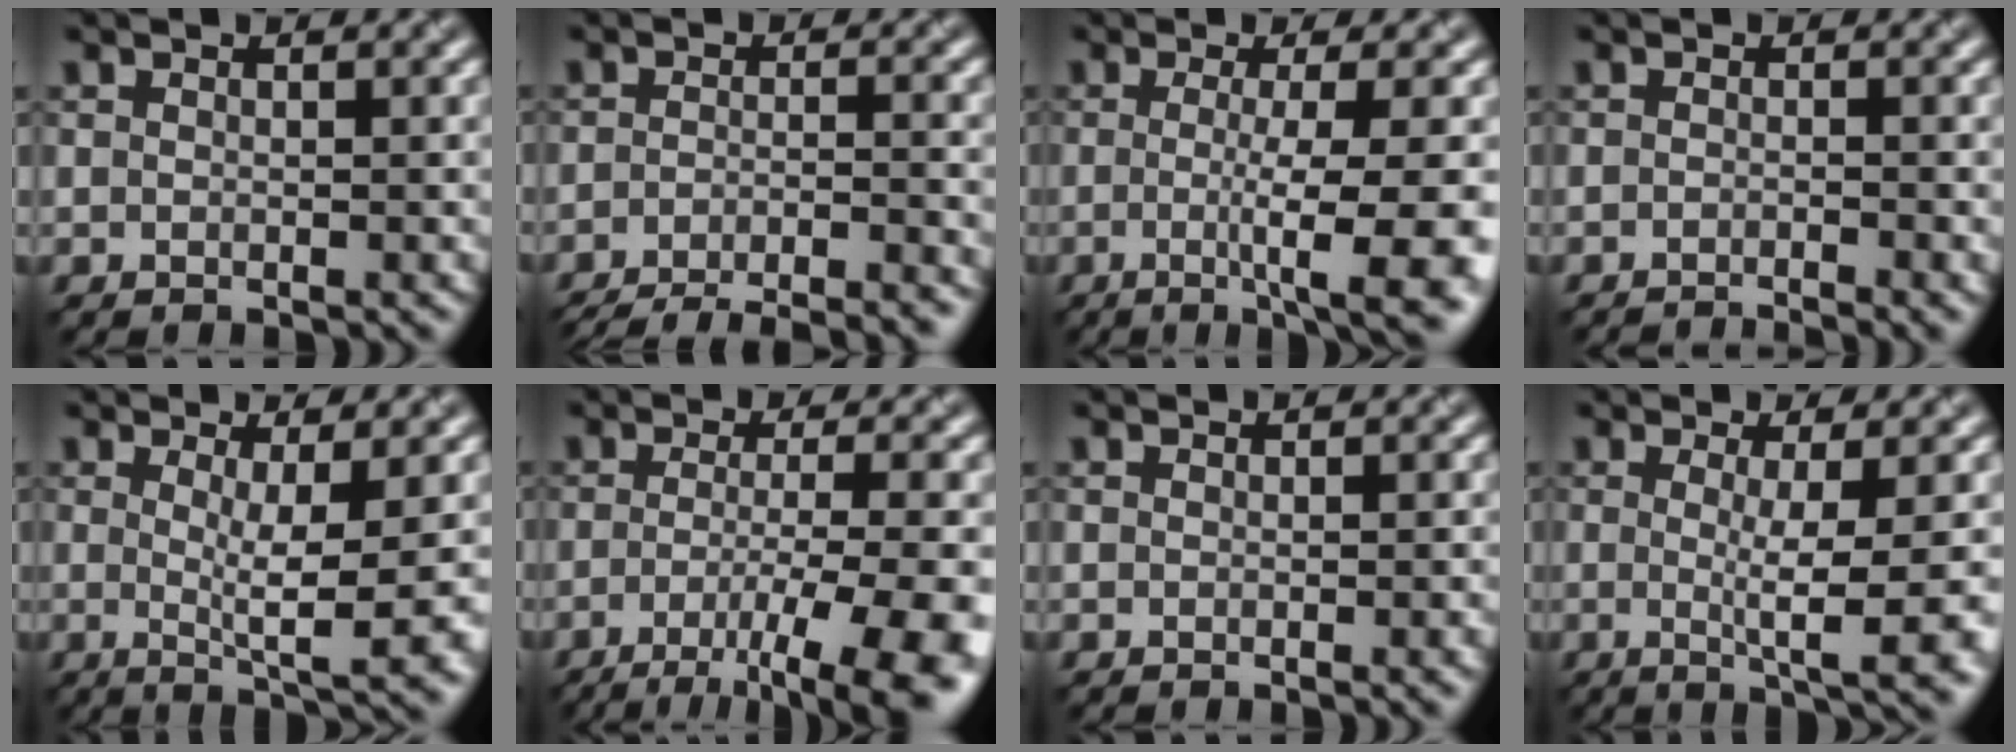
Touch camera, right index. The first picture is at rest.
{"total": 11.0, "force": [-9.9, 2.5, 4.1], "torque": [-0.043, -0.013, -0.131]}
{"total": 8.8, "force": [-1.8, 2.2, 8.3], "torque": [-0.101, -0.018, -0.030]}
{"total": 2.4, "force": [-1.9, 0.4, 1.4], "torque": [-0.011, -0.001, -0.034]}
{"total": 5.6, "force": [0.1, 1.1, 5.5], "torque": [-0.078, -0.011, 0.005]}
{"total": 9.5, "force": [-4.0, 2.5, 8.2], "torque": [-0.114, -0.014, -0.061]}
{"total": 0.8, "force": [-0.2, 0.2, 0.8], "torque": [-0.006, 0.001, -0.003]}
{"total": 6.3, "force": [-0.5, 1.3, 6.2], "torque": [-0.086, -0.007, -0.006]}